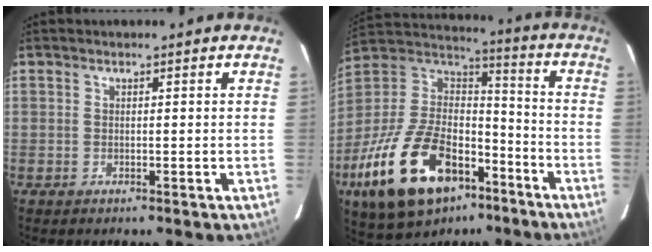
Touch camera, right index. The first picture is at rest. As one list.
[{"total": 28.3, "force": [-15.4, 14.7, 18.7], "torque": [-0.377, -0.006, -0.250]}]